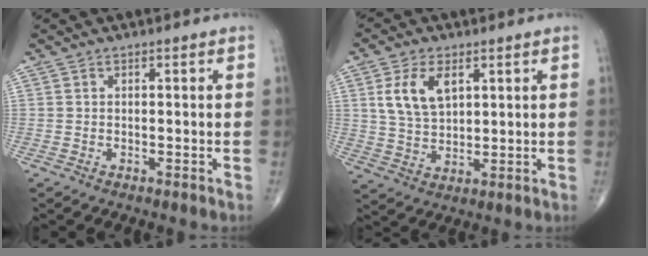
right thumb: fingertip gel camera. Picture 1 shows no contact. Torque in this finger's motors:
{"motor_torque": [0.24, 0.26, 1.04, 0.56, 0.25]}